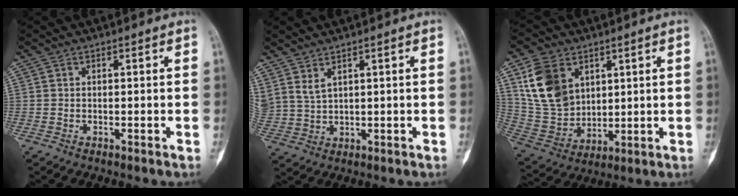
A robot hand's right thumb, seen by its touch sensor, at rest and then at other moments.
{"total": 4.0, "force": [2.9, 1.4, 2.4], "torque": [-0.051, -0.017, 0.069]}
{"total": 14.3, "force": [5.9, 10.3, 8.0], "torque": [-0.132, -0.022, 0.133]}